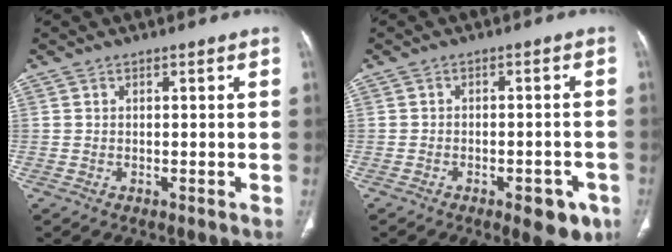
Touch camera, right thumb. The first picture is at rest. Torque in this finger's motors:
{"motor_torque": [1.05, 1.18, -0.12, 0.08, 0.18]}